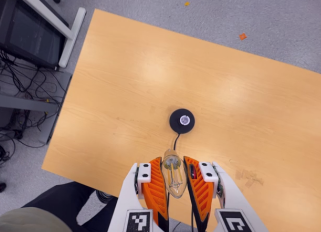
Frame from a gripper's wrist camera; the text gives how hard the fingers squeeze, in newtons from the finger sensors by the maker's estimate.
{"total": 21.1, "left": 23.7, "right": 18.4}